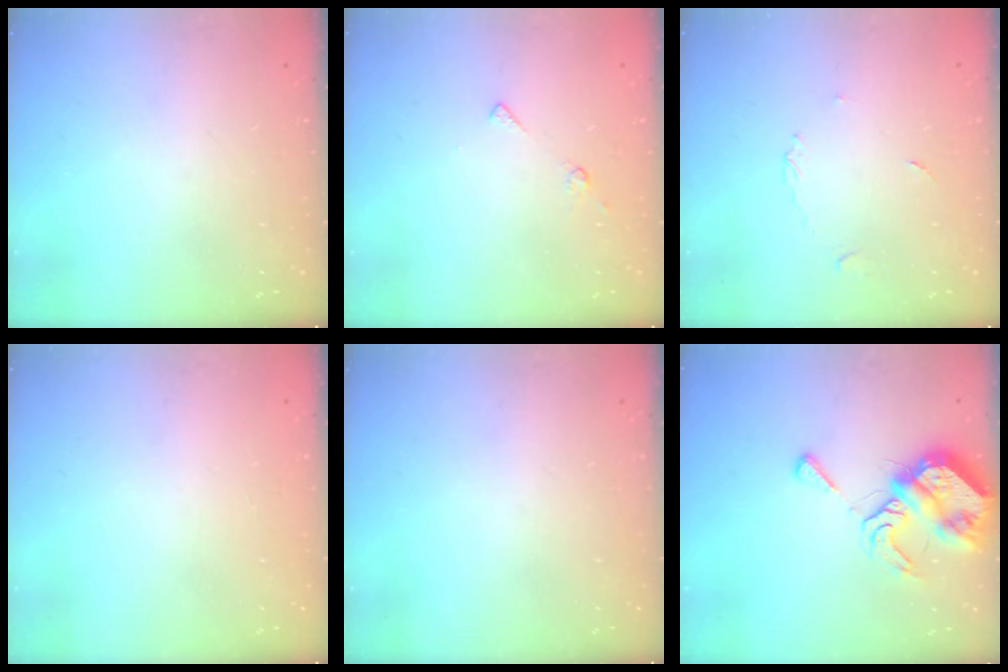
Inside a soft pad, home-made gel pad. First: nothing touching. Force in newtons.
{"total": 5.4, "press": 5.3, "slide": 0.7}
{"total": 2.7, "press": 2.7, "slide": 0.4}
{"total": 2.4, "press": 2.3, "slide": 0.2}
{"total": 0.0}
{"total": 11.0, "press": 10.9, "slide": 1.2}